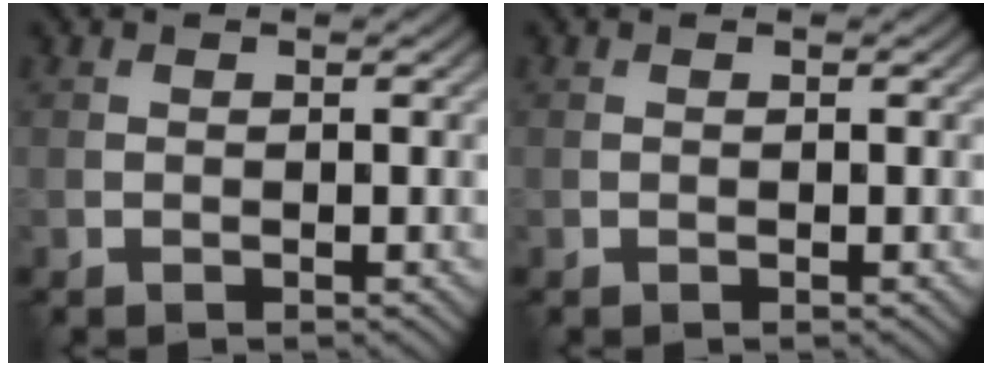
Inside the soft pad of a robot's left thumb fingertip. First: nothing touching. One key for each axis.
{"total": 0.0}